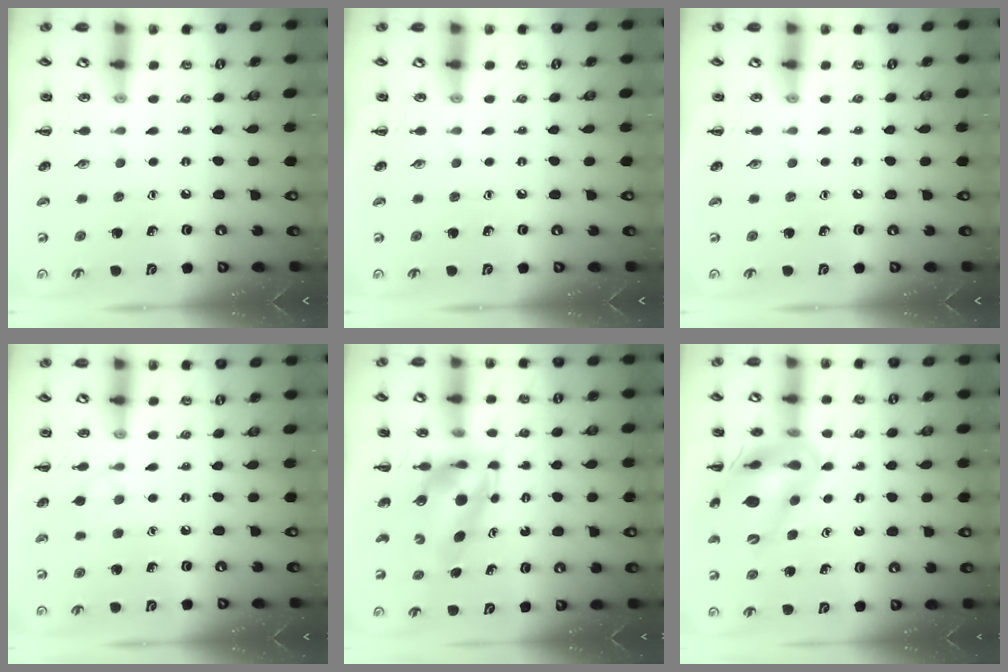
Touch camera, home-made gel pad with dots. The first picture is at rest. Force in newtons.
{"total": 0.0}
{"total": 0.0}
{"total": 6.1, "press": 5.8, "slide": 1.9}
{"total": 7.3, "press": 7.0, "slide": 2.3}
{"total": 17.9, "press": 17.6, "slide": 3.5}